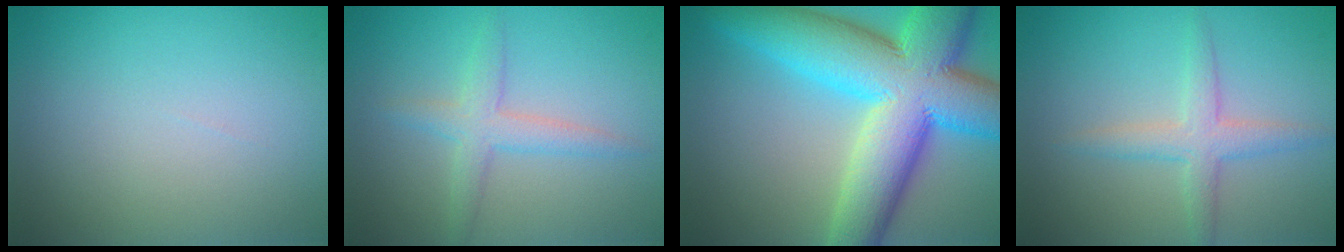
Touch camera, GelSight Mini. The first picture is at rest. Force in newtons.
{"total": 2.5, "press": 2.5, "slide": 0.2}
{"total": 14.8, "press": 14.8, "slide": 0.4}
{"total": 2.9, "press": 2.9, "slide": 0.1}